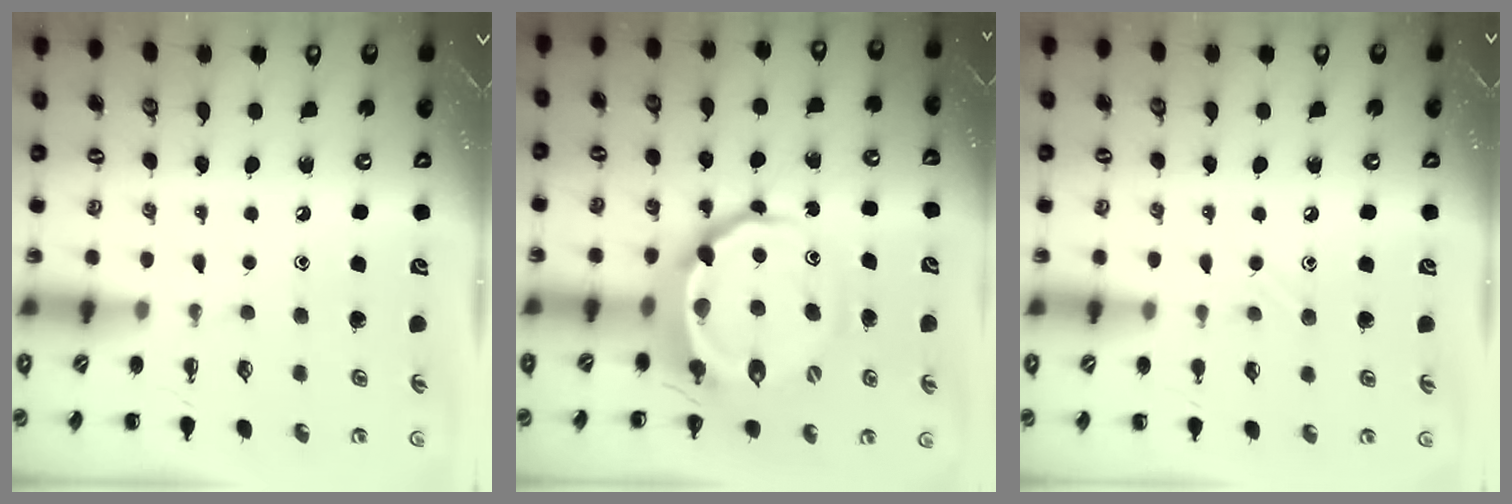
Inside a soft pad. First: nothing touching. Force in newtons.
{"total": 9.9, "press": 9.6, "slide": 2.3}
{"total": 5.9, "press": 5.5, "slide": 2.1}